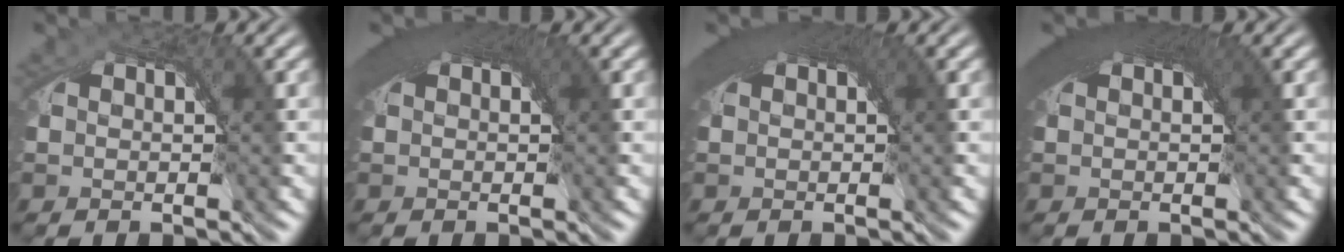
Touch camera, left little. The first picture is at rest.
{"total": 4.1, "force": [1.4, 1.3, 3.6], "torque": [-0.042, 0.011, 0.016]}
{"total": 4.3, "force": [1.5, 1.4, 3.8], "torque": [-0.046, 0.011, 0.017]}
{"total": 5.6, "force": [1.9, 2.0, 4.9], "torque": [-0.057, 0.017, 0.020]}